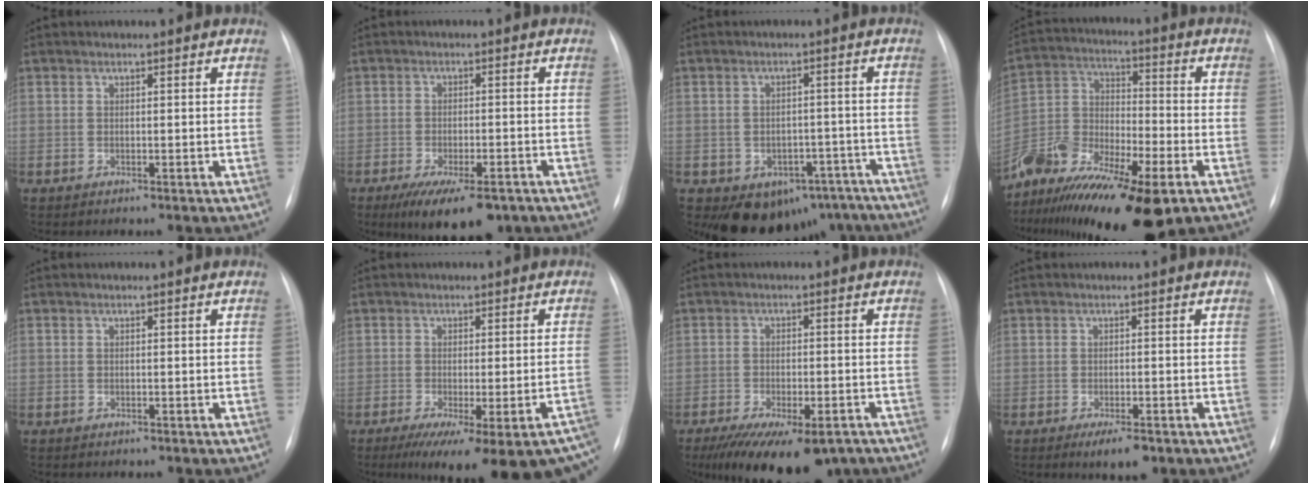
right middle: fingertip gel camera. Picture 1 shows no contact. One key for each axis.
{"total": 10.6, "fx": -7.4, "fy": 3.6, "fz": 6.7, "tx": -0.100, "ty": -0.011, "tz": -0.110}
{"total": 12.1, "fx": -8.5, "fy": 7.8, "fz": 3.9, "tx": -0.037, "ty": 0.029, "tz": -0.098}
{"total": 20.2, "fx": -14.2, "fy": 5.2, "fz": 13.4, "tx": -0.280, "ty": -0.014, "tz": -0.258}
{"total": 0.6, "fx": -0.4, "fy": 0.3, "fz": 0.1, "tx": -0.008, "ty": 0.000, "tz": -0.007}
{"total": 21.0, "fx": -16.4, "fy": 3.6, "fz": 12.6, "tx": -0.115, "ty": -0.026, "tz": -0.199}
{"total": 16.1, "fx": -11.6, "fy": 5.9, "fz": 9.4, "tx": -0.149, "ty": -0.020, "tz": -0.163}
{"total": 4.0, "fx": -2.5, "fy": 1.2, "fz": 2.9, "tx": -0.046, "ty": -0.005, "tz": -0.033}